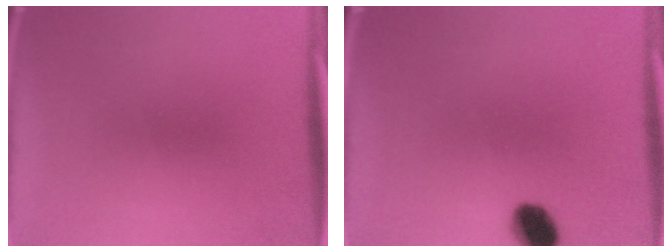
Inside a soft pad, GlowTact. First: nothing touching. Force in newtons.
{"total": 6.4}